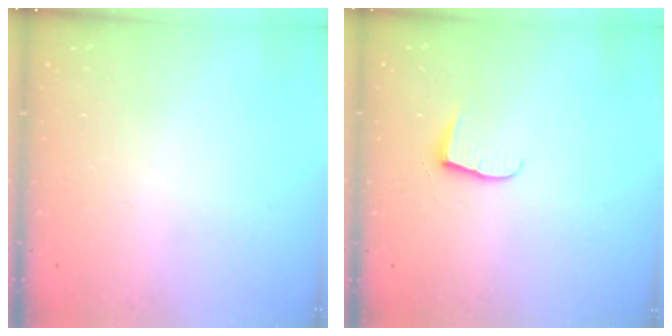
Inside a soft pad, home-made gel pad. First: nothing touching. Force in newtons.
{"total": 6.2, "press": 6.2, "slide": 0.5}